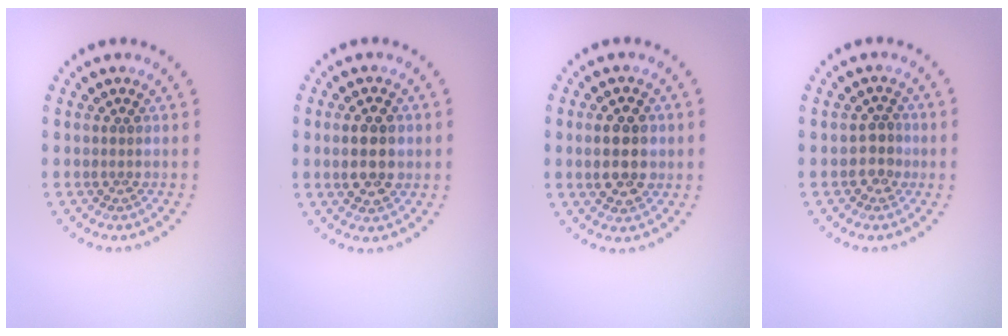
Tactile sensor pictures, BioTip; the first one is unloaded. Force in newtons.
{"total": 4.6, "press": 4.6, "slide": 0.1}
{"total": 4.5, "press": 4.5, "slide": 0.0}
{"total": 1.9, "press": 1.7, "slide": 0.8}